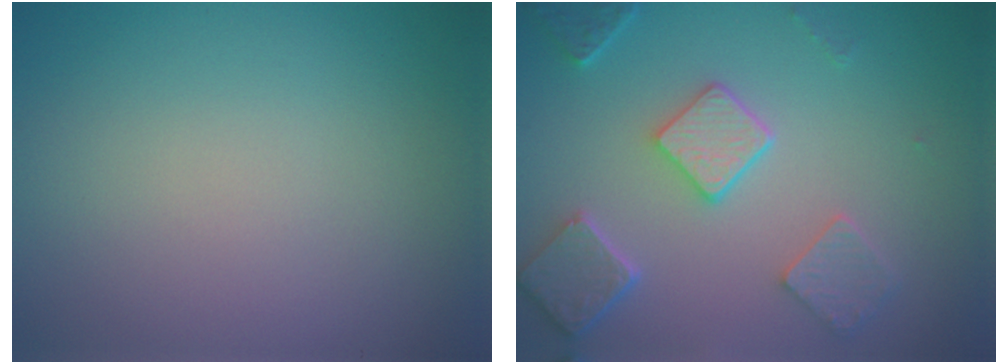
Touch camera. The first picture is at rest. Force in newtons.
{"total": 4.9, "press": 3.8, "slide": 3.1}